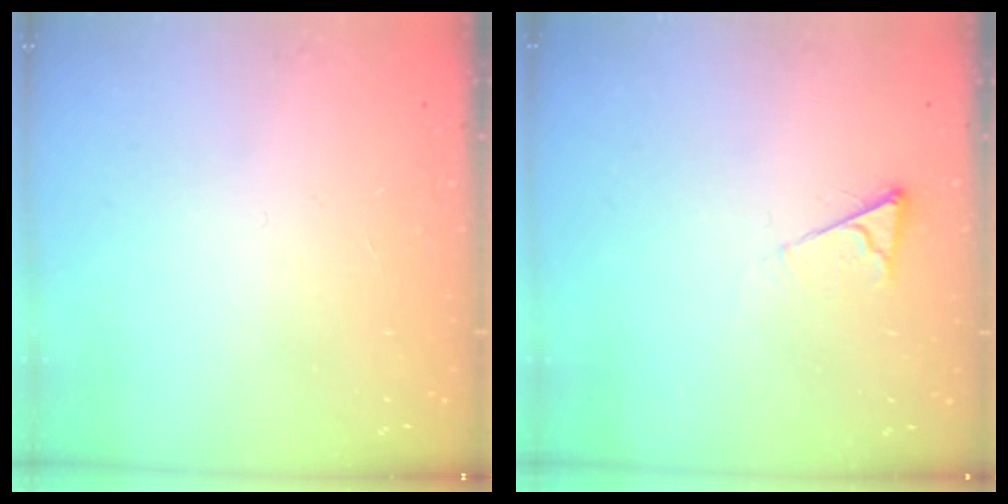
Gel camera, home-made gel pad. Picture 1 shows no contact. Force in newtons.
{"total": 4.2, "press": 4.2, "slide": 0.4}